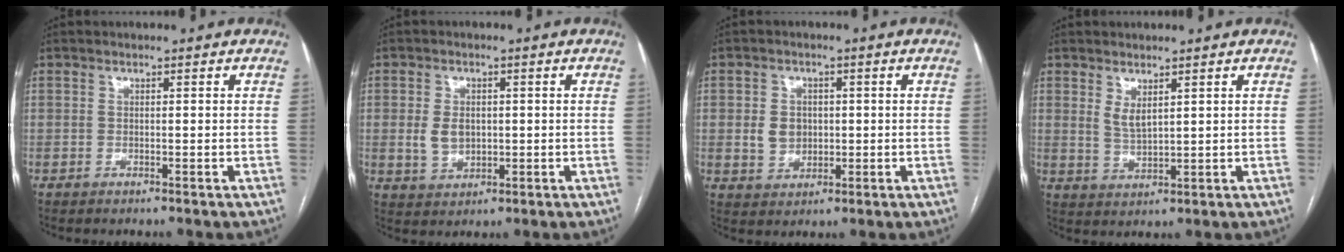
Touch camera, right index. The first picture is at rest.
{"total": 4.4, "force": [0.1, 3.2, 3.1], "torque": [-0.062, 0.004, 0.011]}
{"total": 4.5, "force": [0.2, 3.9, 2.4], "torque": [-0.041, 0.009, 0.014]}
{"total": 2.9, "force": [1.7, 1.0, 2.2], "torque": [-0.047, -0.008, 0.041]}